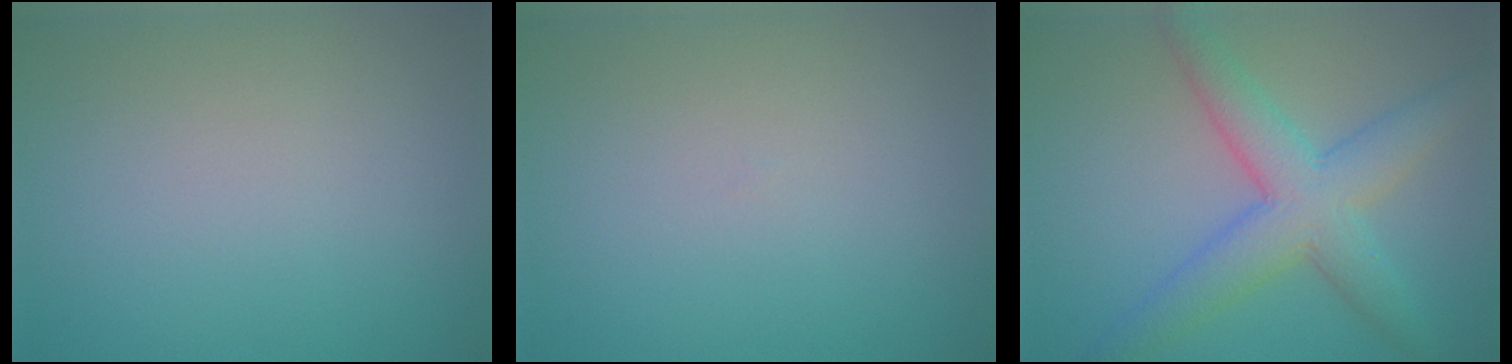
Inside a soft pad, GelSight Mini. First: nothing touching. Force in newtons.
{"total": 0.0}
{"total": 6.3, "press": 6.3, "slide": 0.1}